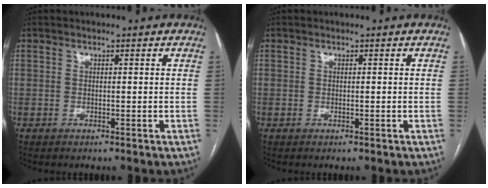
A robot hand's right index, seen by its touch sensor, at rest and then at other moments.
{"total": 0.0}